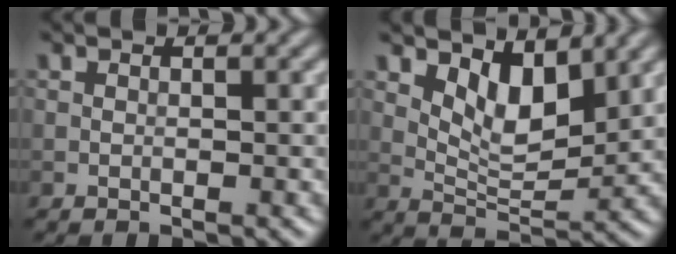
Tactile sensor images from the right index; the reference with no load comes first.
{"total": 4.5, "force": [2.4, 2.1, 3.2], "torque": [-0.062, -0.015, 0.043]}